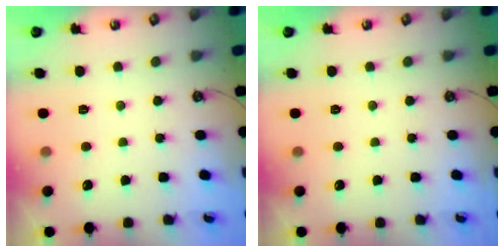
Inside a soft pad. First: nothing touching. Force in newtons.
{"total": 0.0}